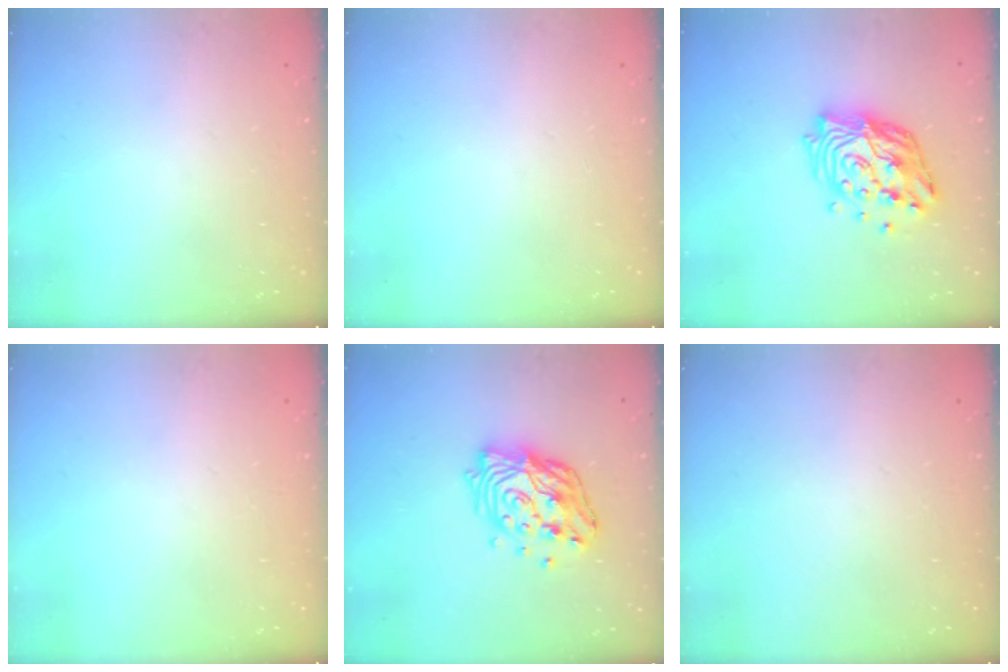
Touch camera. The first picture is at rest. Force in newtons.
{"total": 0.0}
{"total": 16.5, "press": 16.4, "slide": 1.7}
{"total": 0.0}
{"total": 15.5, "press": 15.4, "slide": 1.4}
{"total": 0.0}